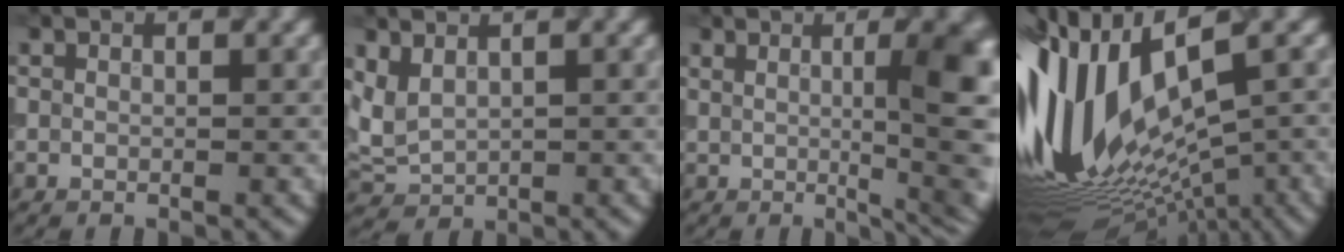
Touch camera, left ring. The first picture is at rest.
{"total": 2.6, "force": [1.1, 1.5, 1.8], "torque": [-0.051, 0.004, 0.030]}
{"total": 9.4, "force": [1.0, 3.1, 8.9], "torque": [-0.078, 0.011, 0.010]}
{"total": 16.4, "force": [1.1, 7.1, 14.8], "torque": [-0.304, -0.010, 0.049]}